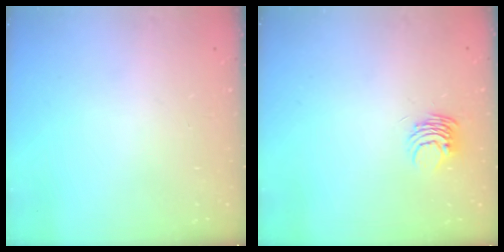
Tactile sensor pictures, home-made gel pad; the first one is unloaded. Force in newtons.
{"total": 5.4, "press": 5.4, "slide": 0.2}